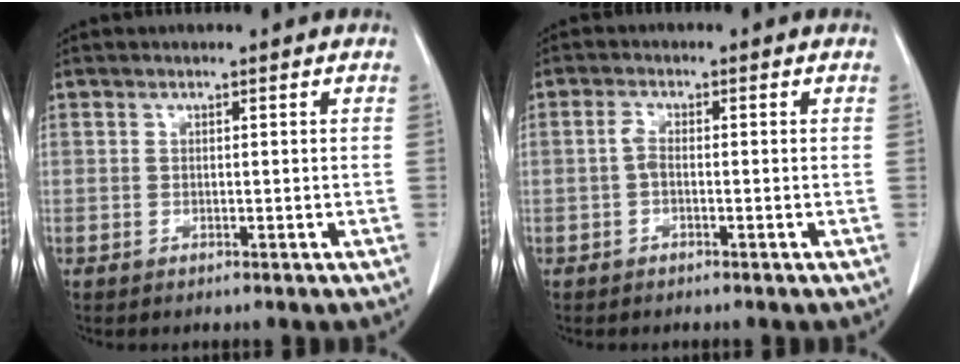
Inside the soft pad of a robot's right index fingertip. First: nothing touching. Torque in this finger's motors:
{"motor_torque": [0.28, -0.02, 0.10, 0.04]}